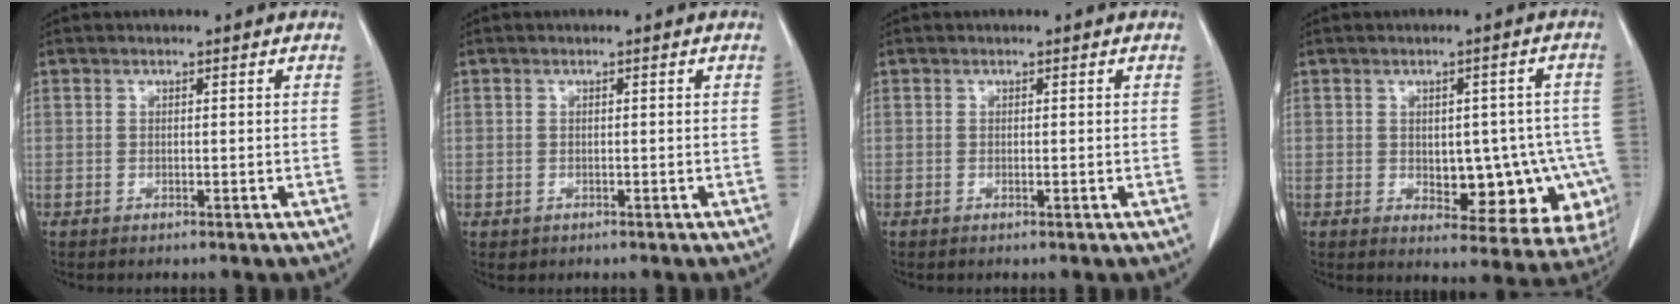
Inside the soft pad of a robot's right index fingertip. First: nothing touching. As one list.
[{"total": 1.1, "force": [-0.3, 1.0, 0.0], "torque": [0.003, 0.006, -0.003]}, {"total": 0.0}, {"total": 13.3, "force": [-3.0, 7.0, 10.8], "torque": [-0.099, 0.019, -0.019]}]